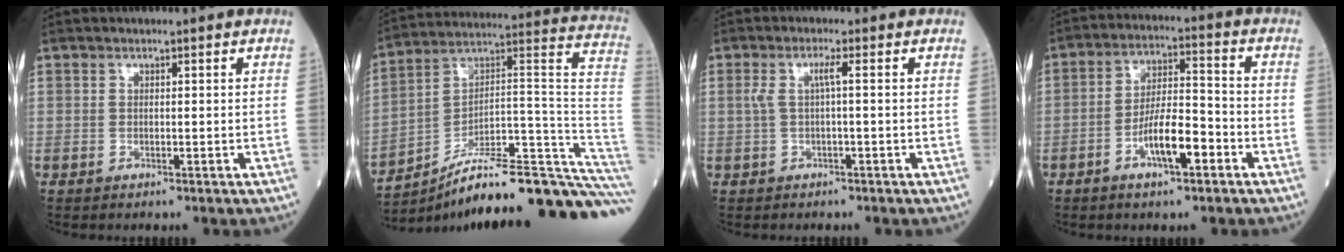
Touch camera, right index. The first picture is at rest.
{"total": 26.5, "force": [-21.3, 0.8, 15.8], "torque": [-0.121, 0.050, -0.314]}
{"total": 2.5, "force": [0.3, 0.0, 2.4], "torque": [-0.053, 0.010, 0.008]}
{"total": 8.2, "force": [-3.7, 2.0, 7.0], "torque": [-0.132, 0.009, -0.067]}